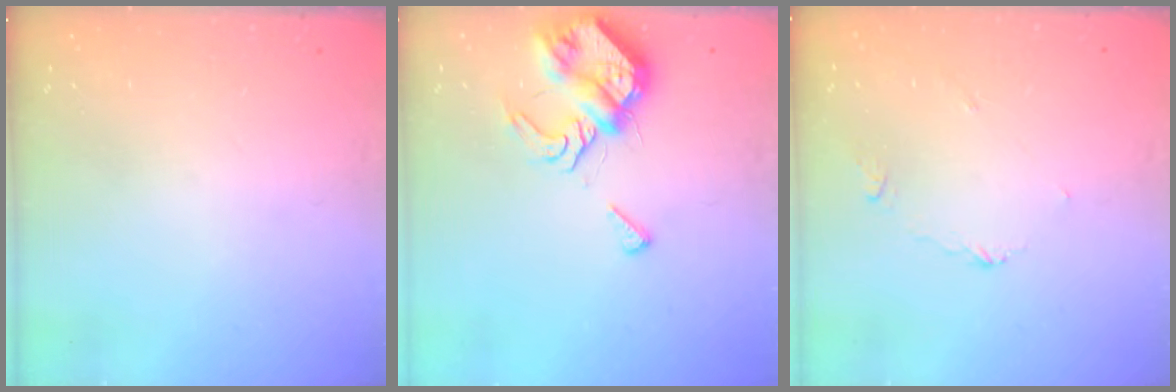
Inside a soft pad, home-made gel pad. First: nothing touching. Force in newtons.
{"total": 8.0, "press": 7.9, "slide": 0.8}
{"total": 3.3, "press": 3.2, "slide": 0.4}